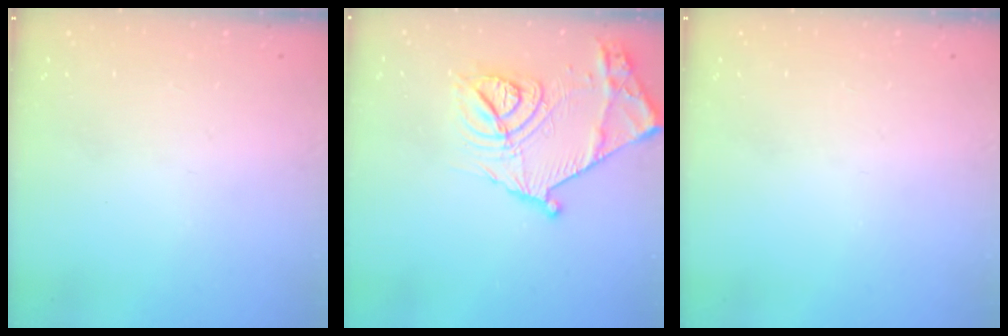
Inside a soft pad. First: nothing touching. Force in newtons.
{"total": 19.0, "press": 19.0, "slide": 0.7}
{"total": 0.0}